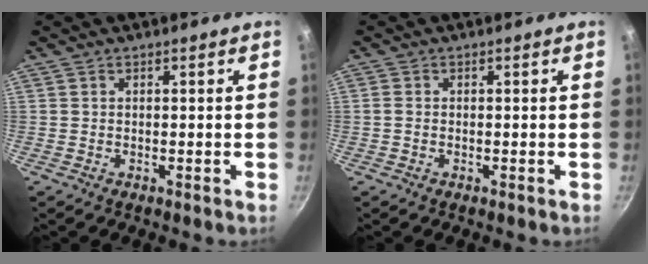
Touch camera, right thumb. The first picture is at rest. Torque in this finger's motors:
{"motor_torque": [-0.31, -0.32, 0.09, 0.41, -0.03]}